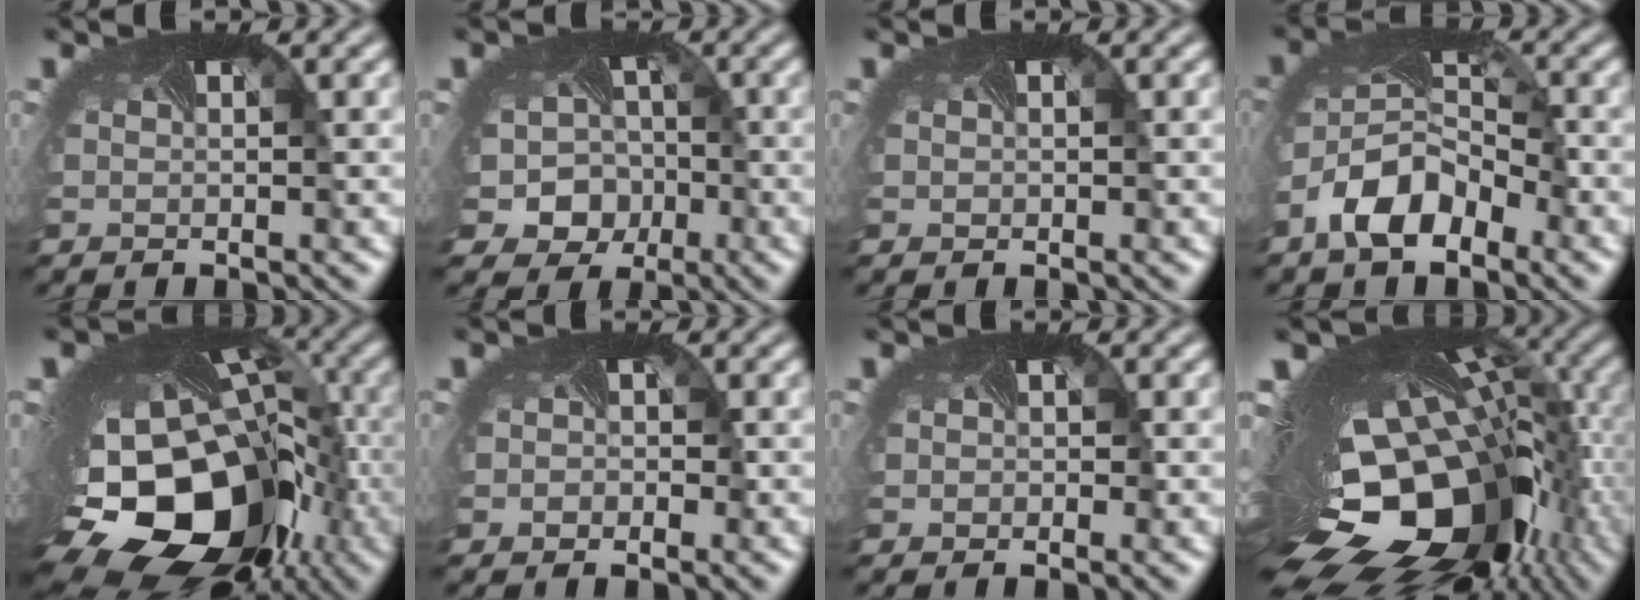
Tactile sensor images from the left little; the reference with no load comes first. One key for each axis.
{"total": 6.9, "fx": -2.3, "fy": 6.1, "fz": 2.3, "tx": -0.030, "ty": -0.036, "tz": -0.035}
{"total": 0.5, "fx": 0.1, "fy": 0.5, "fz": 0.2, "tx": -0.010, "ty": 0.001, "tz": 0.010}
{"total": 5.5, "fx": -3.5, "fy": 3.1, "fz": 2.9, "tx": -0.081, "ty": -0.010, "tz": -0.068}
{"total": 22.4, "fx": -7.0, "fy": 16.0, "fz": 13.9, "tx": -0.268, "ty": -0.085, "tz": -0.110}
{"total": 1.6, "fx": -0.1, "fy": 1.5, "fz": 0.5, "tx": -0.006, "ty": -0.006, "tz": -0.006}
{"total": 0.9, "fx": 0.1, "fy": 0.9, "fz": 0.2, "tx": -0.001, "ty": -0.006, "tz": 0.001}
{"total": 19.4, "fx": -4.8, "fy": 10.9, "fz": 15.3, "tx": -0.261, "ty": -0.055, "tz": -0.061}